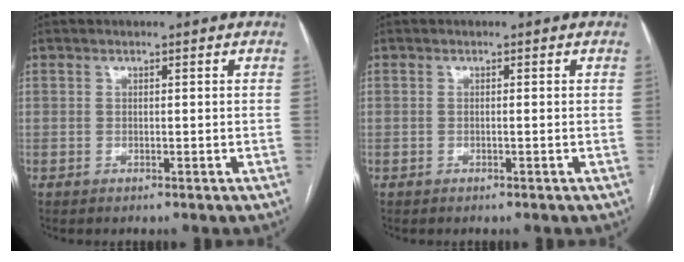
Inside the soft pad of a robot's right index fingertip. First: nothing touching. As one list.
[{"total": 0.0}]